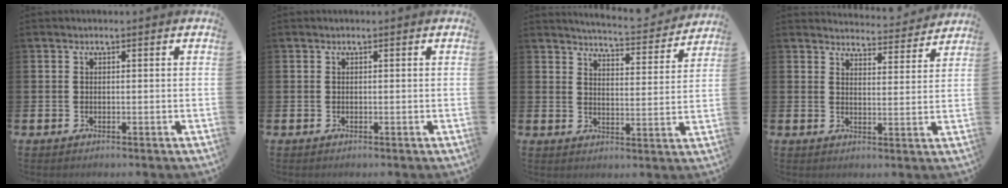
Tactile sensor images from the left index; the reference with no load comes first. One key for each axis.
{"total": 0.0}
{"total": 5.3, "fx": 5.2, "fy": 0.2, "fz": 0.6, "tx": -0.030, "ty": -0.037, "tz": 0.090}
{"total": 4.3, "fx": 4.2, "fy": 0.5, "fz": 0.1, "tx": -0.006, "ty": -0.034, "tz": 0.073}